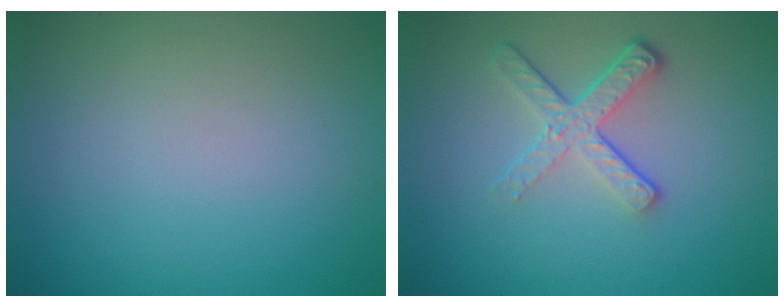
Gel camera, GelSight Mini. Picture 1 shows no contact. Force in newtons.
{"total": 3.9, "press": 2.6, "slide": 2.9}